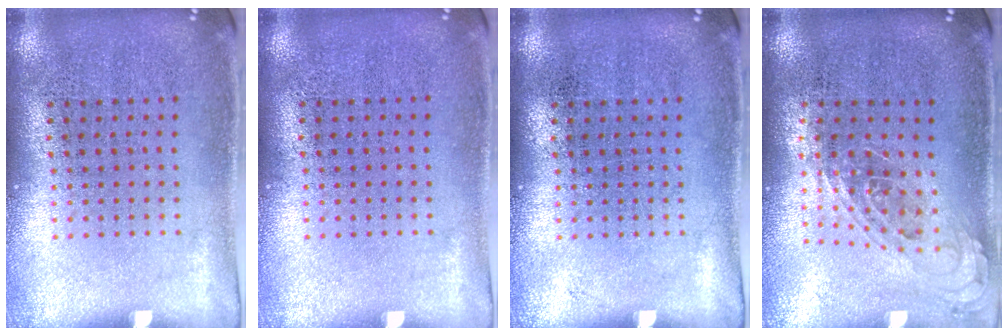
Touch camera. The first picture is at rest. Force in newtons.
{"total": 0.0}
{"total": 0.0}
{"total": 0.8, "press": 0.8, "slide": 0.3}